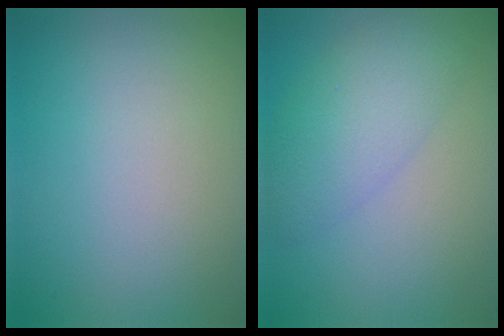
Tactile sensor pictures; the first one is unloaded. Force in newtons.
{"total": 4.7, "press": 4.7, "slide": 0.3}